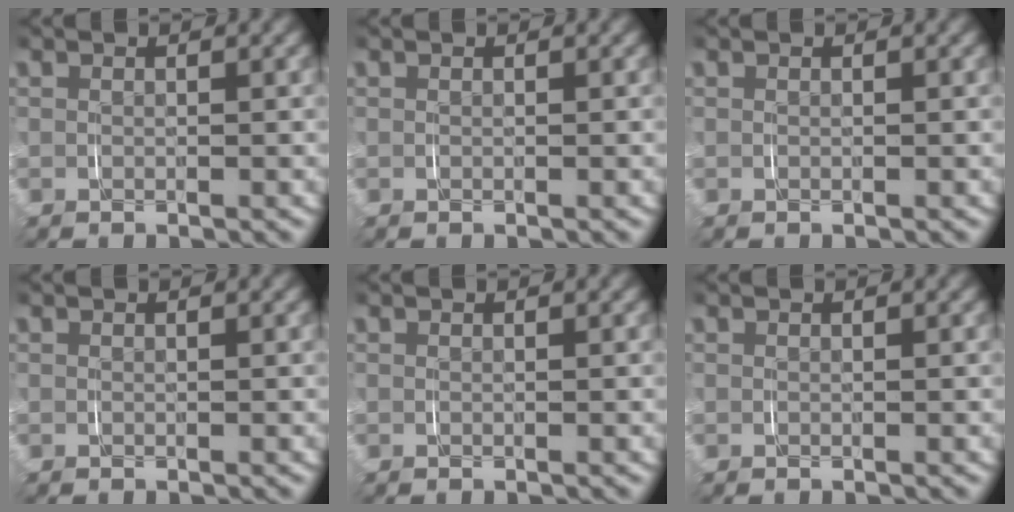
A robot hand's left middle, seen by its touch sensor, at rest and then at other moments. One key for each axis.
{"total": 0.0}
{"total": 0.0}
{"total": 0.0}
{"total": 0.0}
{"total": 0.0}